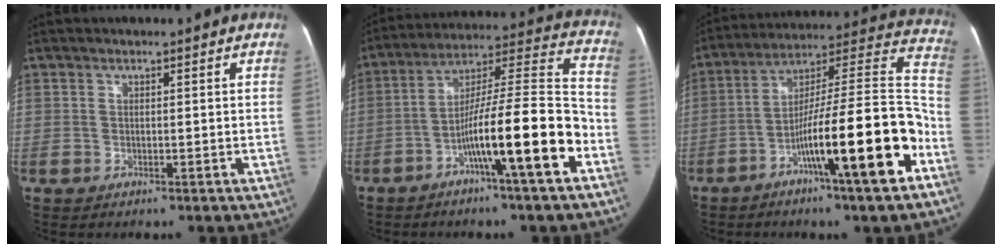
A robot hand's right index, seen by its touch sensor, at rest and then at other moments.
{"total": 16.3, "force": [-6.9, 0.2, 14.8], "torque": [-0.239, 0.014, -0.115]}
{"total": 21.1, "force": [-9.1, 0.5, 19.1], "torque": [-0.267, 0.004, -0.149]}